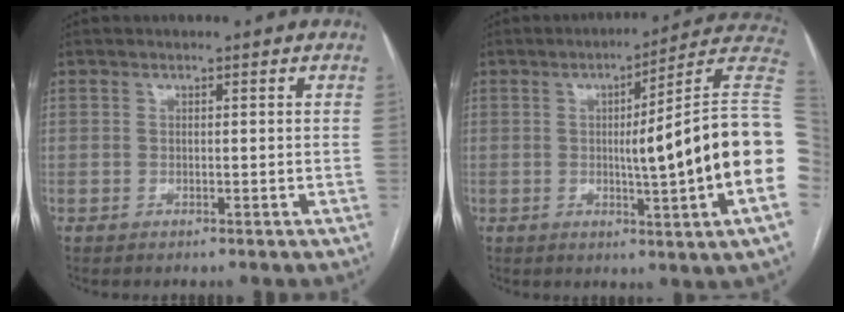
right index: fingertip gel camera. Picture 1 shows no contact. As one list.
[{"total": 19.5, "force": [-1.1, -1.7, 19.4], "torque": [-0.184, 0.016, -0.027]}]